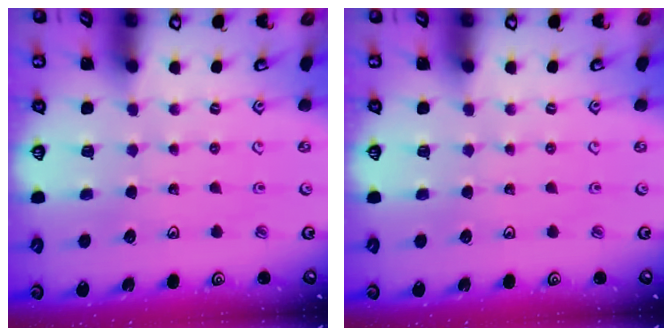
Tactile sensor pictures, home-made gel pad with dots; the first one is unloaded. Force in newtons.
{"total": 0.0}